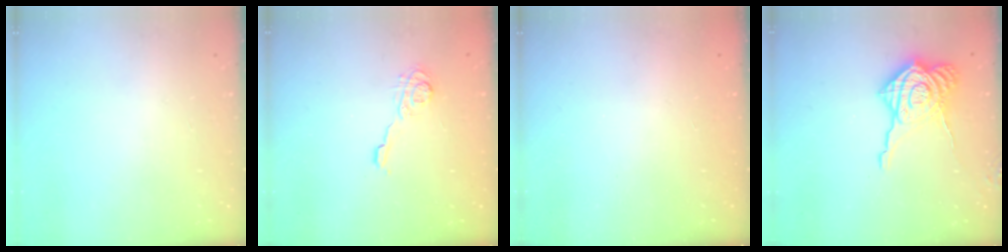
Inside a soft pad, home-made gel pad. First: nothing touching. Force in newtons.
{"total": 6.1, "press": 6.1, "slide": 0.7}
{"total": 2.3, "press": 2.2, "slide": 0.7}
{"total": 15.0, "press": 15.0, "slide": 1.2}